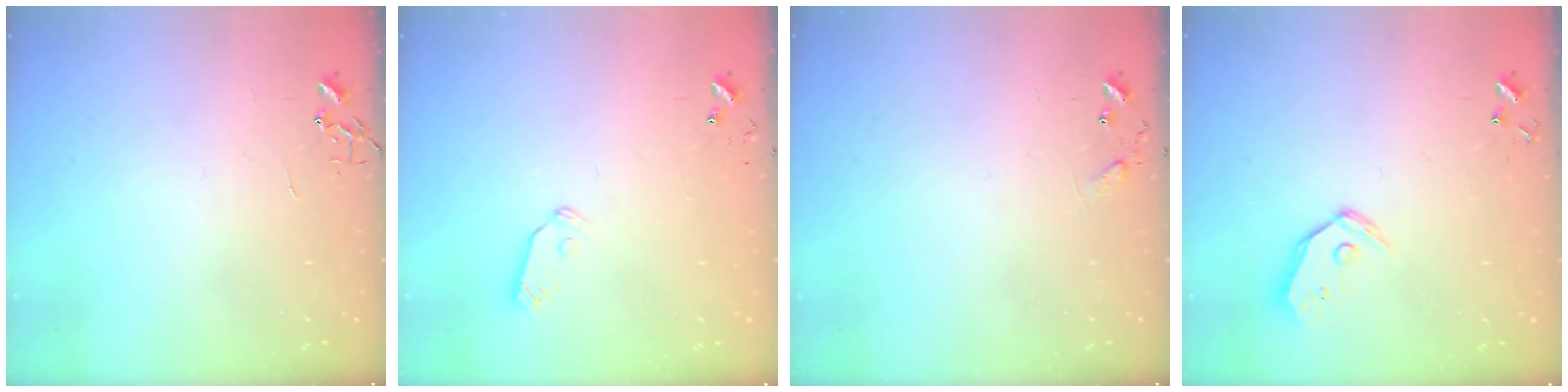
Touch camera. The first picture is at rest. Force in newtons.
{"total": 5.6, "press": 5.6, "slide": 0.3}
{"total": 8.0, "press": 8.0, "slide": 0.4}
{"total": 8.7, "press": 8.6, "slide": 1.3}